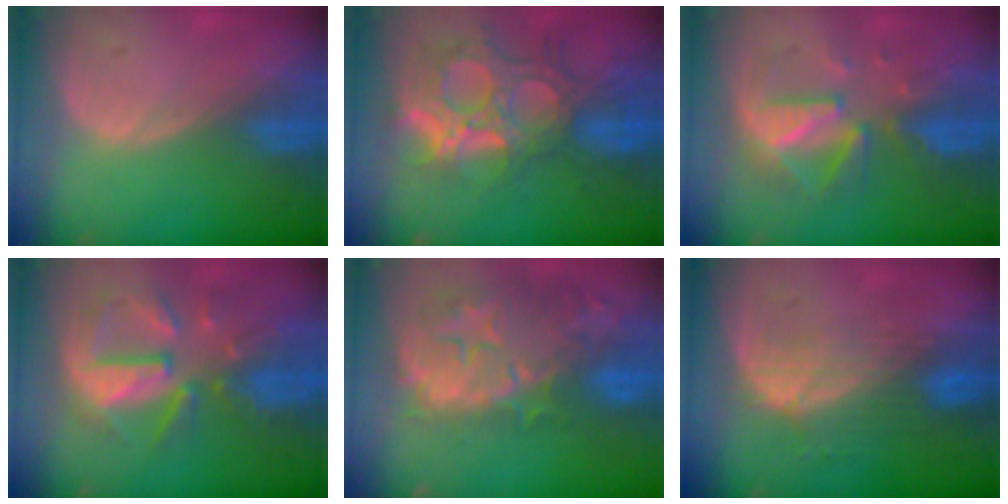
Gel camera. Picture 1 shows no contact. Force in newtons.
{"total": 13.4, "press": 11.4, "slide": 7.0}
{"total": 8.1, "press": 8.0, "slide": 1.4}
{"total": 10.2, "press": 9.3, "slide": 4.2}
{"total": 13.4, "press": 11.7, "slide": 6.4}
{"total": 7.6, "press": 6.8, "slide": 3.3}